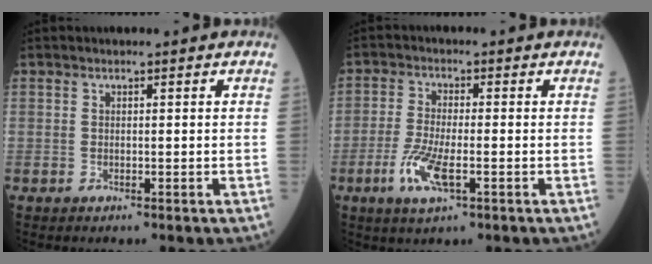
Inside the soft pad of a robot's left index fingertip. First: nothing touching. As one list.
[{"total": 6.0, "force": [-2.5, 1.4, 5.3], "torque": [-0.120, -0.012, -0.050]}]